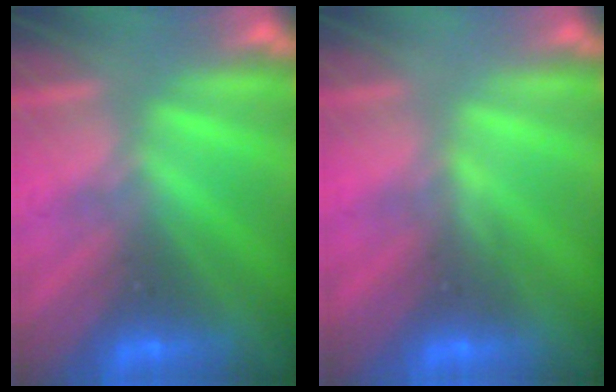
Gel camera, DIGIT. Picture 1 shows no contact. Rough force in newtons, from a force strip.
{"total": 2.9}